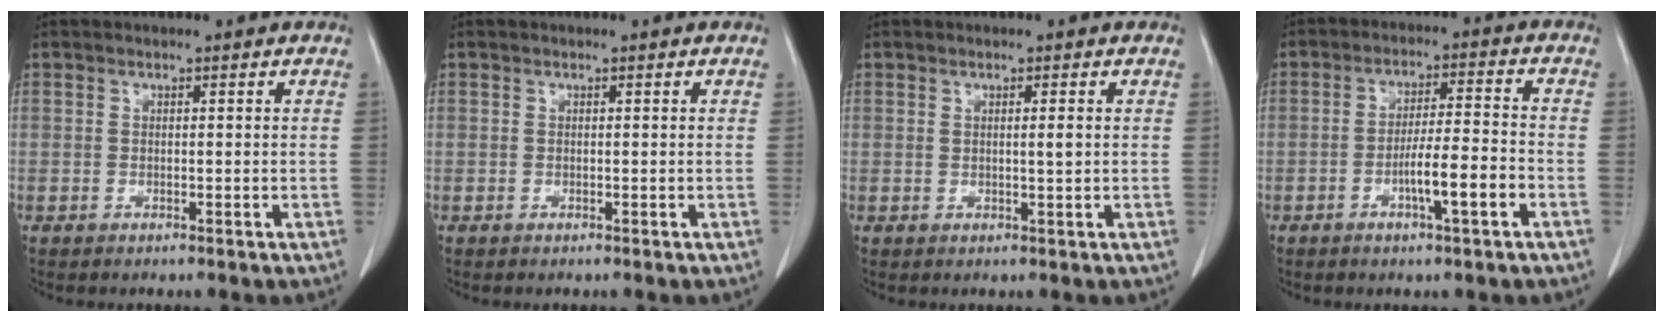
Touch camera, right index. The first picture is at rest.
{"total": 0.0}
{"total": 1.4, "force": [0.3, 0.0, 1.4], "torque": [-0.025, -0.001, 0.004]}
{"total": 7.4, "force": [-2.9, 0.3, 6.8], "torque": [-0.117, 0.003, -0.049]}